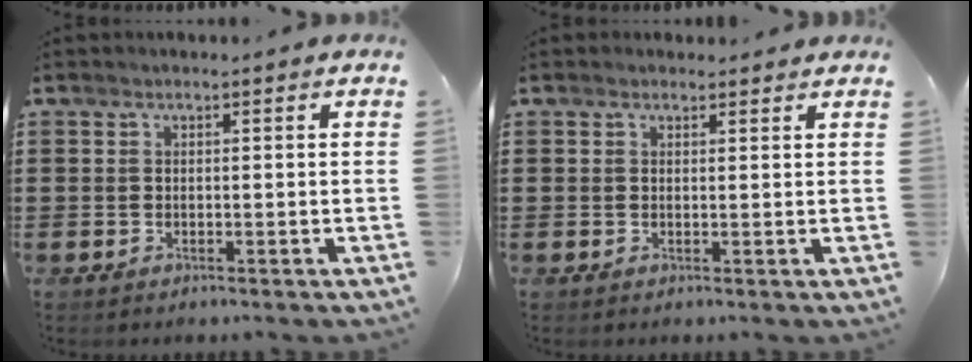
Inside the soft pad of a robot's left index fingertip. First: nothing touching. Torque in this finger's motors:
{"motor_torque": [2.14, 0.00, 0.07, 0.00]}